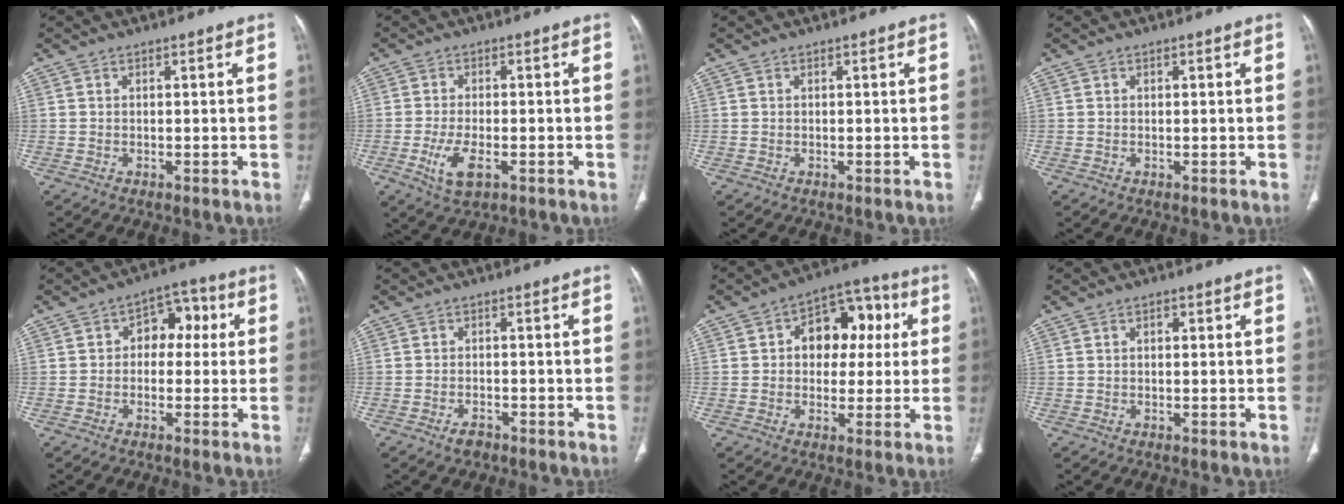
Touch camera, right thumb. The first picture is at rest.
{"total": 6.1, "force": [-2.4, 2.6, 4.9], "torque": [-0.102, 0.002, -0.039]}
{"total": 0.0}
{"total": 0.0}
{"total": 7.4, "force": [0.7, 5.2, 5.1], "torque": [-0.029, 0.026, -0.001]}
{"total": 2.5, "force": [-1.8, 1.3, 1.2], "torque": [-0.021, 0.008, -0.028]}
{"total": 12.7, "force": [2.2, 8.9, 8.9], "torque": [-0.069, 0.024, 0.024]}
{"total": 1.2, "force": [0.4, 0.7, 0.9], "torque": [-0.013, 0.002, 0.006]}